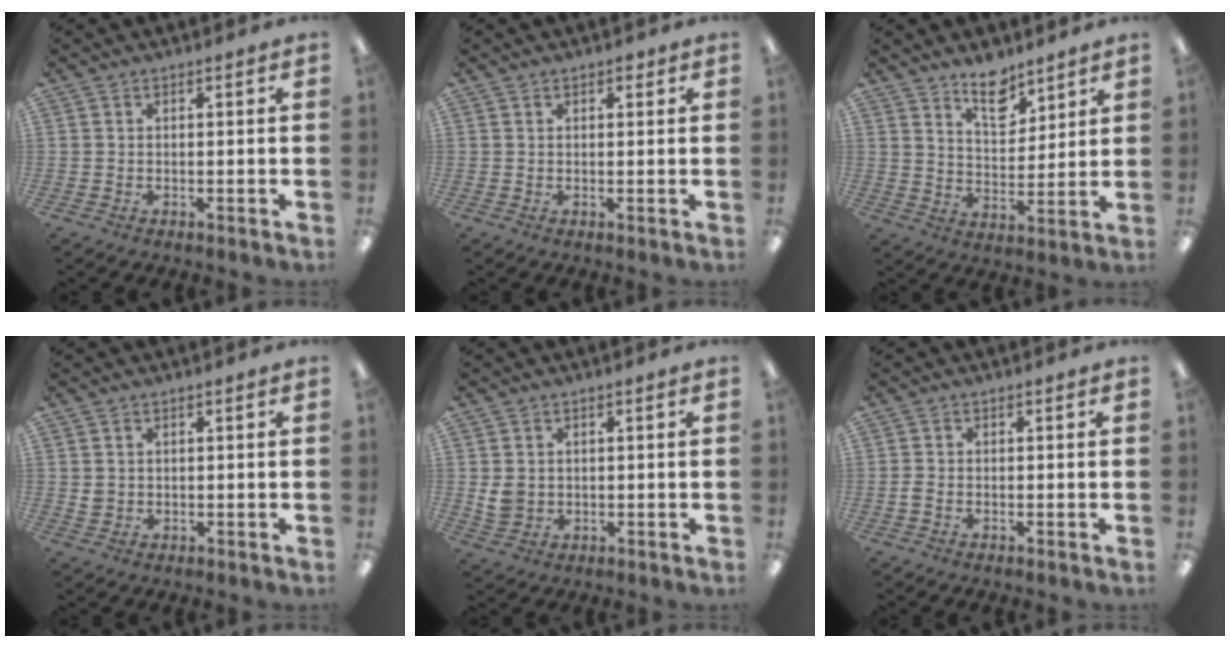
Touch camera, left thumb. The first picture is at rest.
{"total": 1.3, "force": [0.9, 0.8, 0.4], "torque": [-0.002, -0.001, 0.014]}
{"total": 9.3, "force": [7.3, 4.4, 3.8], "torque": [-0.049, -0.046, 0.129]}
{"total": 1.7, "force": [0.6, 1.6, 0.5], "torque": [-0.004, -0.001, 0.008]}
{"total": 4.0, "force": [0.9, 3.5, 1.7], "torque": [-0.026, 0.004, 0.018]}
{"total": 1.2, "force": [-0.4, 0.8, 0.8], "torque": [-0.015, 0.002, -0.007]}